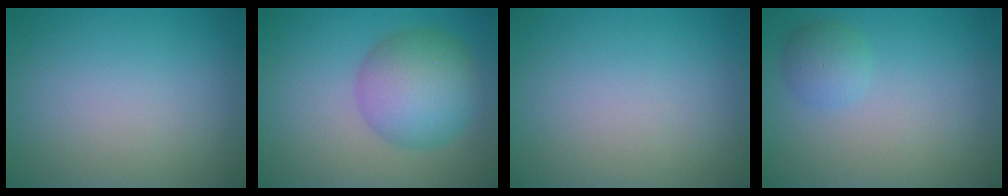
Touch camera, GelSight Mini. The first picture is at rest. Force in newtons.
{"total": 6.6, "press": 6.6, "slide": 0.1}
{"total": 0.0}
{"total": 1.8, "press": 1.8, "slide": 0.1}